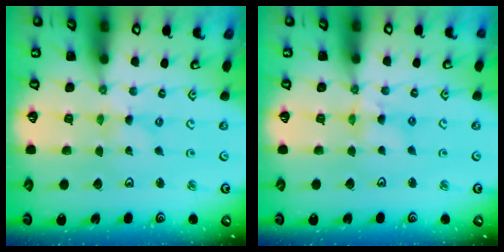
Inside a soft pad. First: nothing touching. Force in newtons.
{"total": 4.8, "press": 4.7, "slide": 0.3}